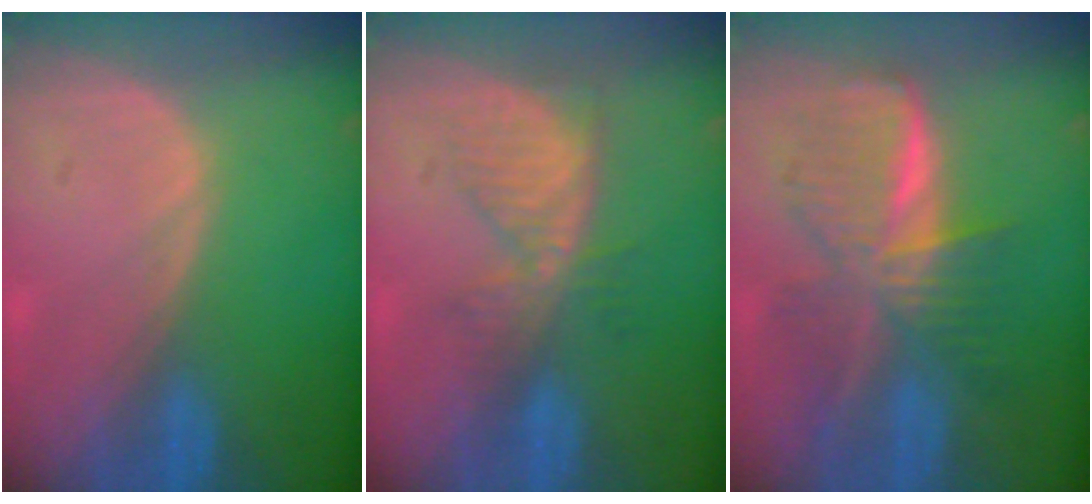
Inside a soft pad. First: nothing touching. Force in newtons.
{"total": 5.8, "press": 5.8, "slide": 0.2}
{"total": 9.1, "press": 9.1, "slide": 0.6}